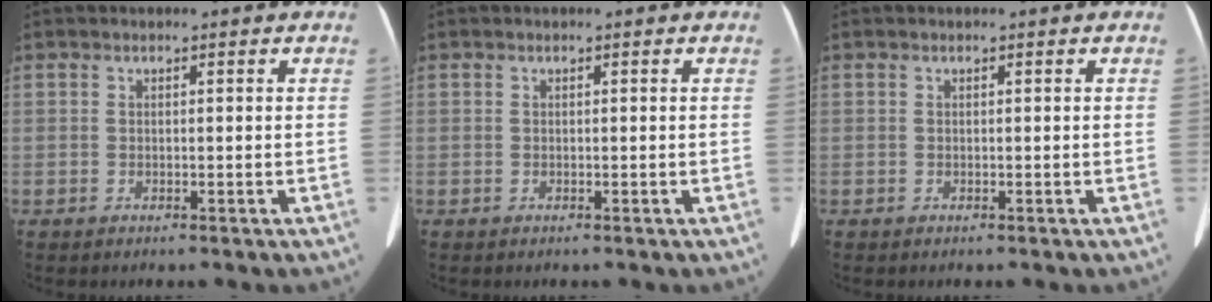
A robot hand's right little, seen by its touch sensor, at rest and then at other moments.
{"total": 0.0}
{"total": 0.0}